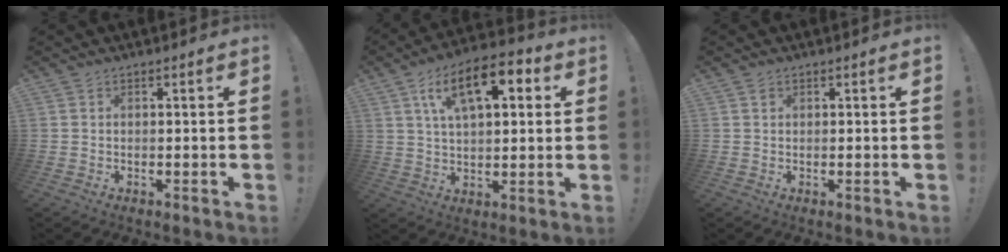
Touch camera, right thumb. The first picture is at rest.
{"total": 15.7, "force": [6.3, 7.4, 12.4], "torque": [-0.189, -0.008, 0.102]}
{"total": 0.5, "force": [0.2, 0.4, 0.2], "torque": [-0.002, 0.001, 0.004]}